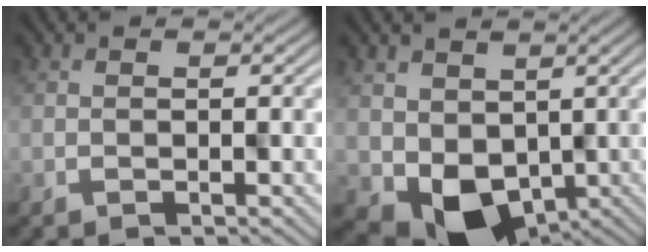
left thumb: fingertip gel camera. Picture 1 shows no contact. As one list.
[{"total": 8.5, "force": [-0.4, 7.1, 4.8], "torque": [-0.080, -0.045, 0.013]}]